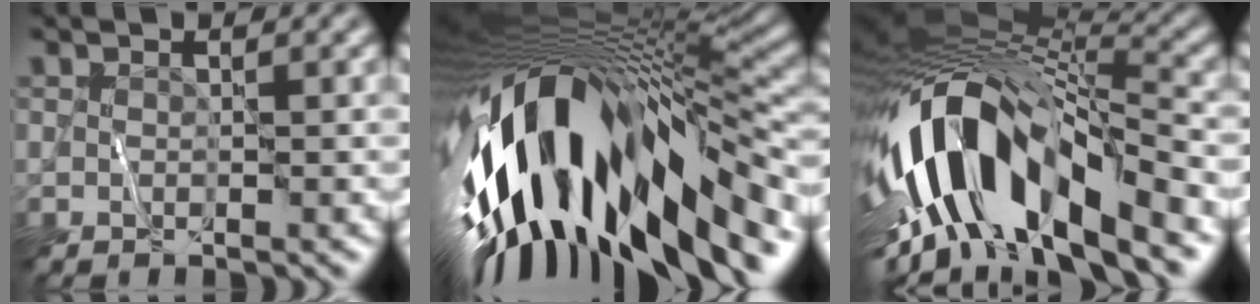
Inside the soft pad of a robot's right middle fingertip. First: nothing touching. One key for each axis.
{"total": 17.0, "fx": -5.0, "fy": 6.8, "fz": 14.8, "tx": -0.264, "ty": -0.017, "tz": -0.076}
{"total": 14.3, "fx": -4.1, "fy": 6.0, "fz": 12.3, "tx": -0.227, "ty": 0.024, "tz": -0.075}